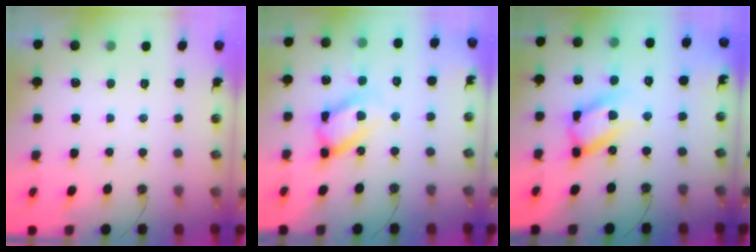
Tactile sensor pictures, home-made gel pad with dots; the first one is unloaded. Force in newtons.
{"total": 16.7, "press": 16.6, "slide": 1.6}
{"total": 17.2, "press": 17.2, "slide": 1.7}